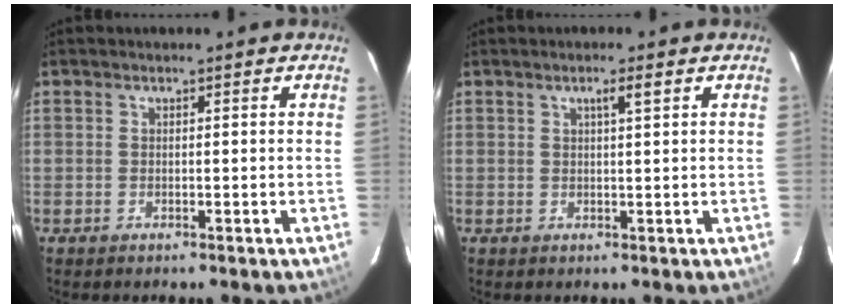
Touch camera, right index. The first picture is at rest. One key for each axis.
{"total": 1.9, "fx": 0.9, "fy": 0.0, "fz": 1.7, "tx": -0.028, "ty": 0.005, "tz": 0.017}